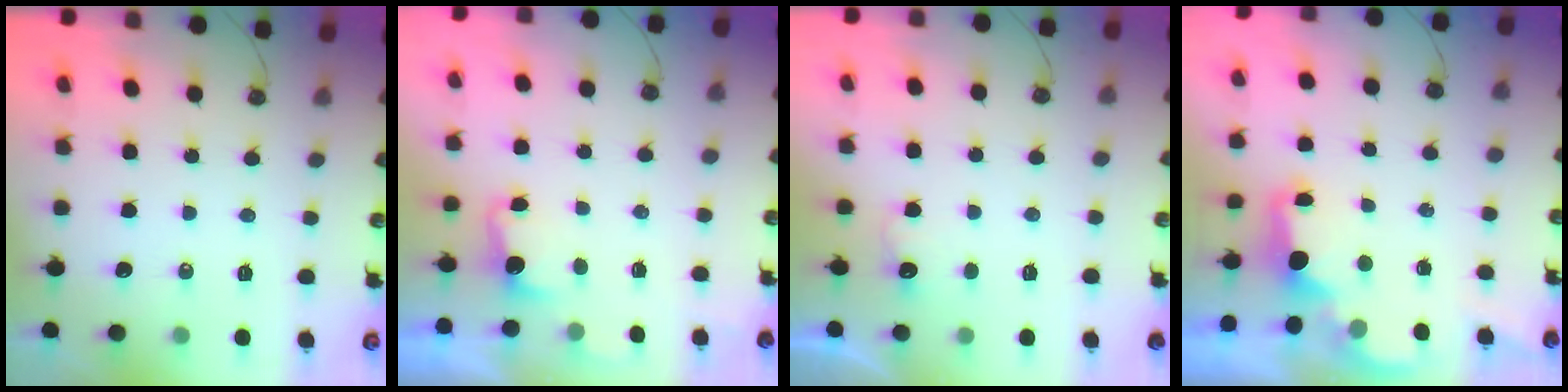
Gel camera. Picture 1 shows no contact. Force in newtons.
{"total": 2.2, "press": 2.0, "slide": 0.9}
{"total": 5.4, "press": 5.4, "slide": 0.7}
{"total": 2.4, "press": 2.2, "slide": 0.7}